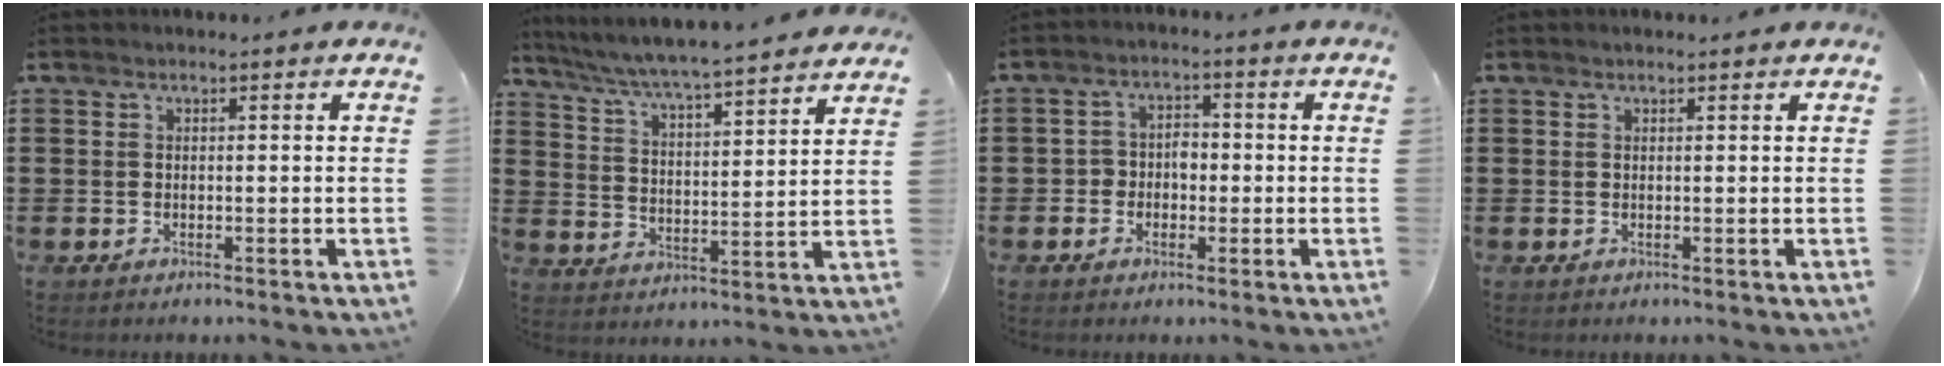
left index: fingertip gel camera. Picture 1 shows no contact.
{"total": 4.7, "force": [4.5, -0.6, 1.3], "torque": [-0.048, -0.037, 0.069]}
{"total": 3.0, "force": [-1.1, 2.6, 1.1], "torque": [-0.032, 0.010, -0.028]}
{"total": 0.0}